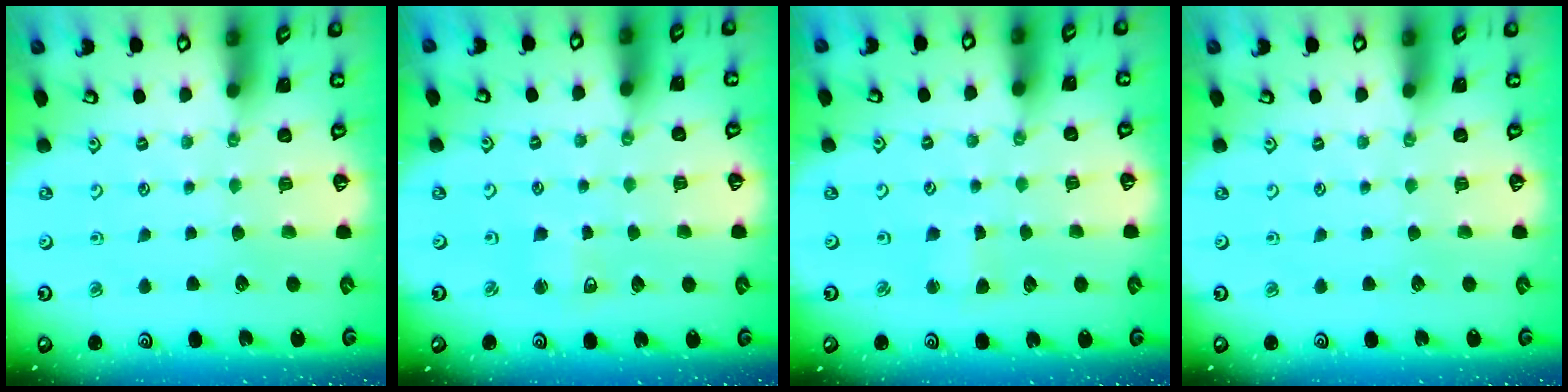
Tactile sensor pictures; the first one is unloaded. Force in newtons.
{"total": 4.0, "press": 3.9, "slide": 0.6}
{"total": 2.2, "press": 2.2, "slide": 0.3}
{"total": 0.0}